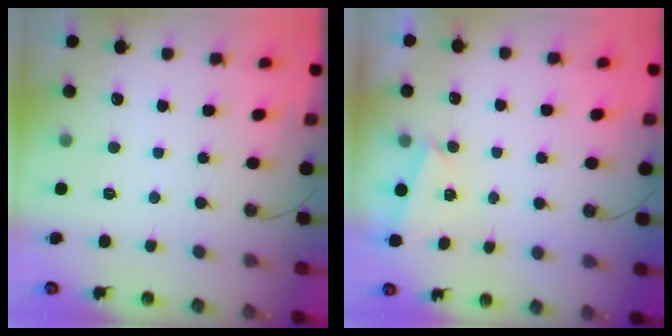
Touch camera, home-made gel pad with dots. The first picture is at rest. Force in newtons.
{"total": 2.0, "press": 0.9, "slide": 1.8}